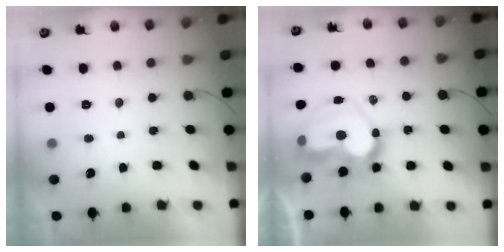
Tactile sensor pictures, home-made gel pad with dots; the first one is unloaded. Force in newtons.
{"total": 20.1, "press": 20.0, "slide": 1.8}